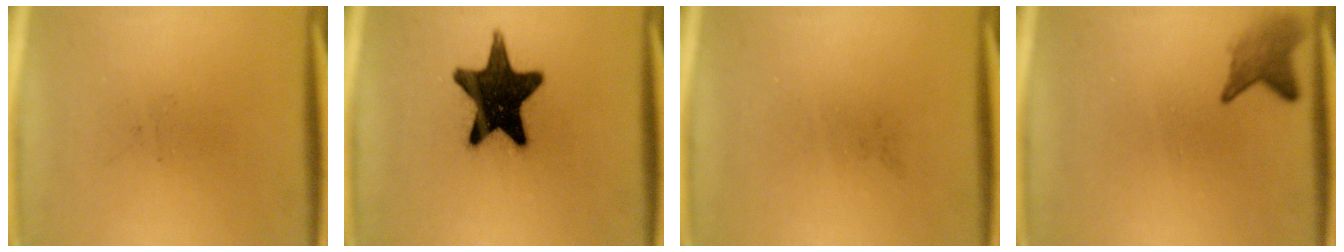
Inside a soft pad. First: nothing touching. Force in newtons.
{"total": 18.2}
{"total": 0.0}
{"total": 2.9}